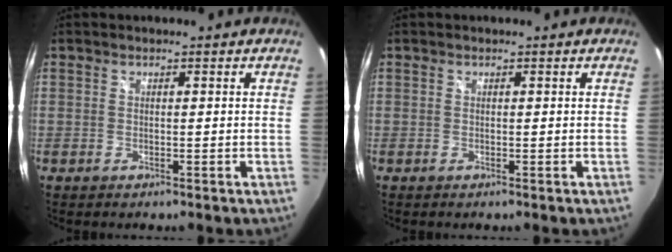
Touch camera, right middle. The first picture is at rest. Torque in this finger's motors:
{"motor_torque": [0.00, 0.00, 0.00, 0.00]}